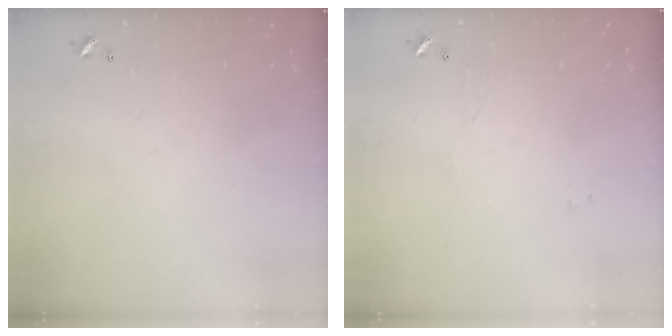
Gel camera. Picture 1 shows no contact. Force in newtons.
{"total": 1.2, "press": 1.1, "slide": 0.3}